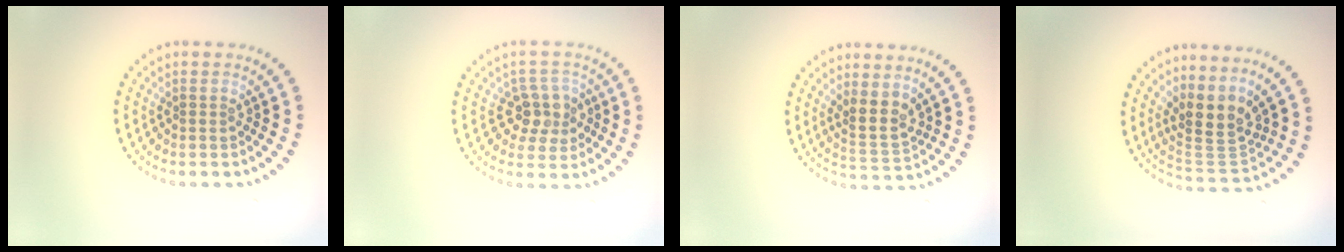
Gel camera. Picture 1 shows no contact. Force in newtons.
{"total": 3.1, "press": 2.8, "slide": 1.3}
{"total": 2.7, "press": 2.2, "slide": 1.5}
{"total": 3.9, "press": 3.0, "slide": 2.5}